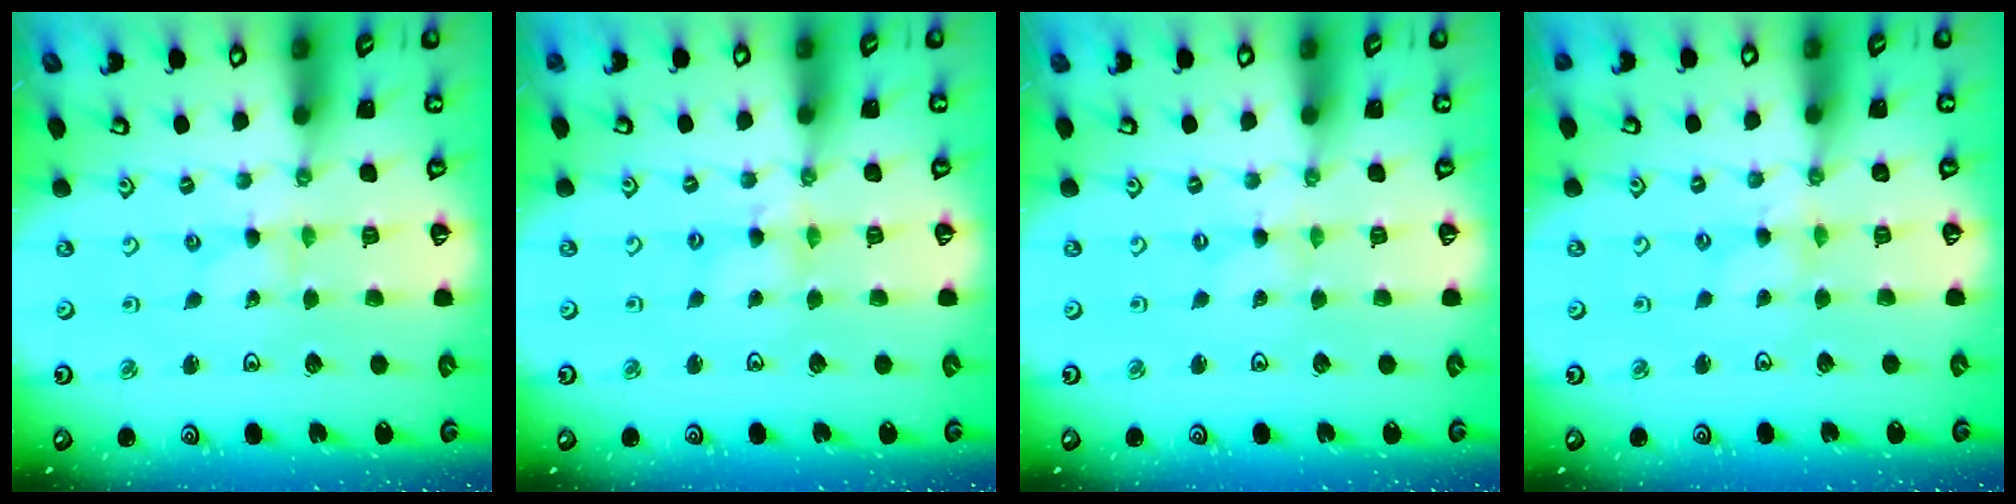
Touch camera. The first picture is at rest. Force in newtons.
{"total": 2.8, "press": 2.8, "slide": 0.3}
{"total": 0.0}
{"total": 0.9, "press": 0.8, "slide": 0.2}